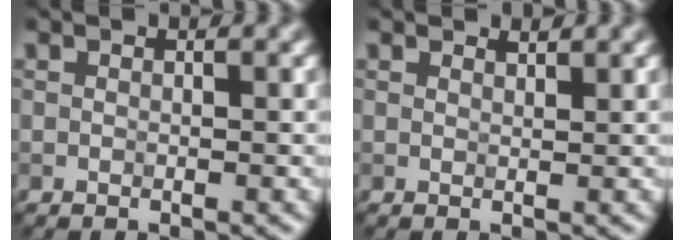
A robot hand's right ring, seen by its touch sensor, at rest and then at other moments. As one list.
[{"total": 0.7, "force": [0.7, 0.1, 0.1], "torque": [-0.001, -0.001, 0.013]}]